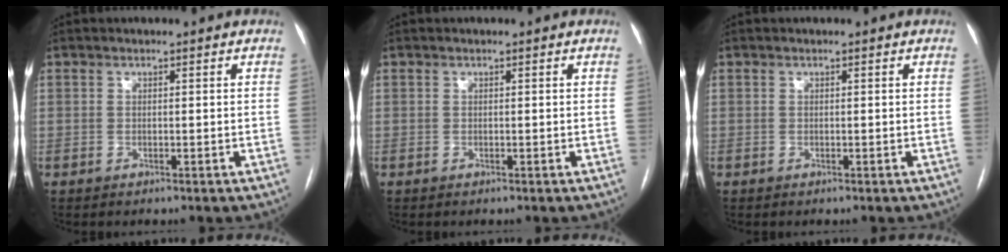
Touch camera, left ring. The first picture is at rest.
{"total": 0.0}
{"total": 0.0}